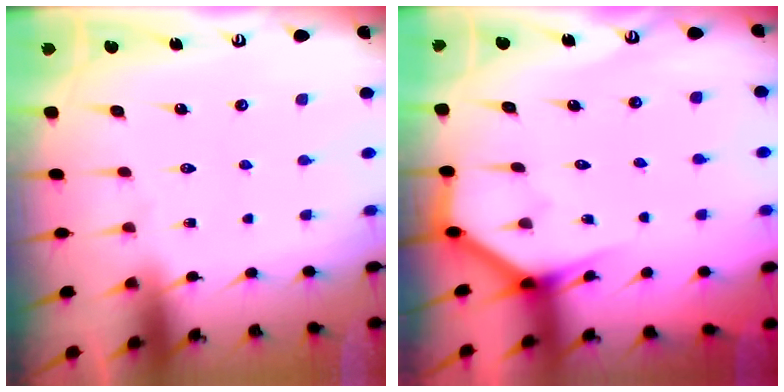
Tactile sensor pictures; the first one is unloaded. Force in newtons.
{"total": 3.6, "press": 3.6, "slide": 0.3}